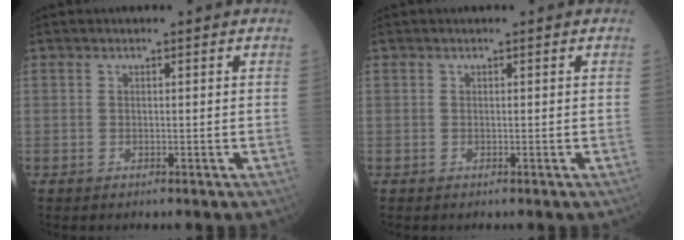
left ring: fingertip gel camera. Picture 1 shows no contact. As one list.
[{"total": 0.0}]